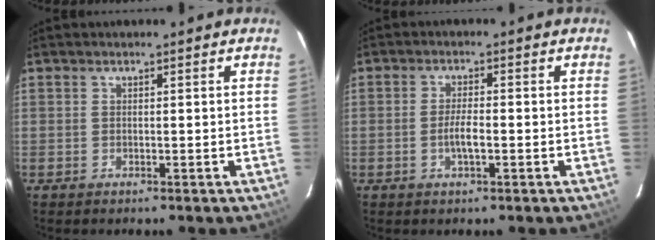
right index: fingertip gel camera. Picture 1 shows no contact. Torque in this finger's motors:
{"motor_torque": [0.46, -0.24, 0.16, 0.07]}